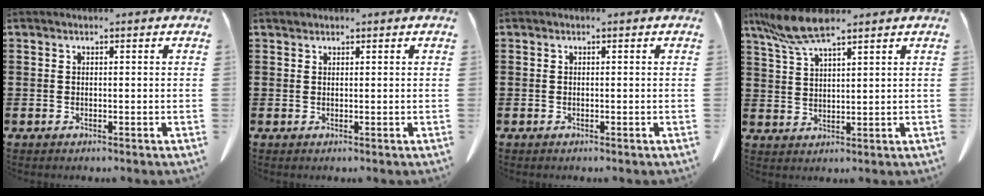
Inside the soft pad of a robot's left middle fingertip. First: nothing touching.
{"total": 0.7, "force": [0.6, 0.3, 0.1], "torque": [-0.006, 0.001, 0.013]}
{"total": 0.0}
{"total": 7.3, "force": [5.3, 1.4, 4.8], "torque": [-0.122, -0.012, 0.094]}